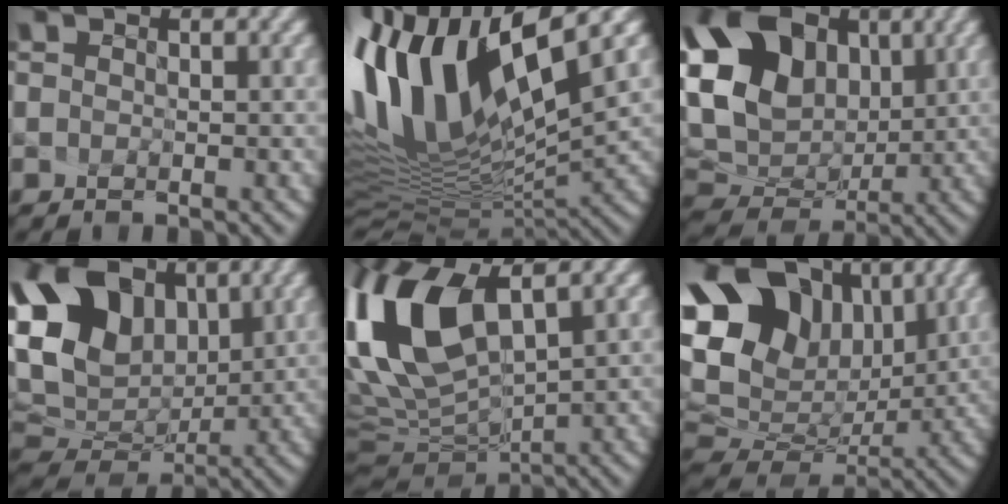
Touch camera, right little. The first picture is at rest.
{"total": 14.8, "force": [6.5, 4.3, 12.6], "torque": [-0.287, 0.001, 0.146]}
{"total": 15.7, "force": [3.9, 12.2, 9.1], "torque": [-0.221, 0.008, 0.103]}
{"total": 13.1, "force": [3.5, 9.0, 8.9], "torque": [-0.204, -0.001, 0.095]}
{"total": 10.4, "force": [3.2, 4.5, 8.8], "torque": [-0.229, -0.011, 0.090]}
{"total": 15.9, "force": [6.0, 11.0, 9.9], "torque": [-0.208, 0.019, 0.139]}